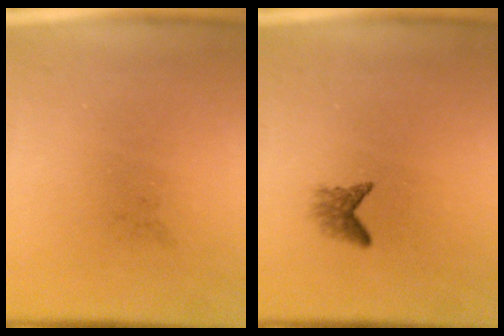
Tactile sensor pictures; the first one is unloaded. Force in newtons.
{"total": 1.6}